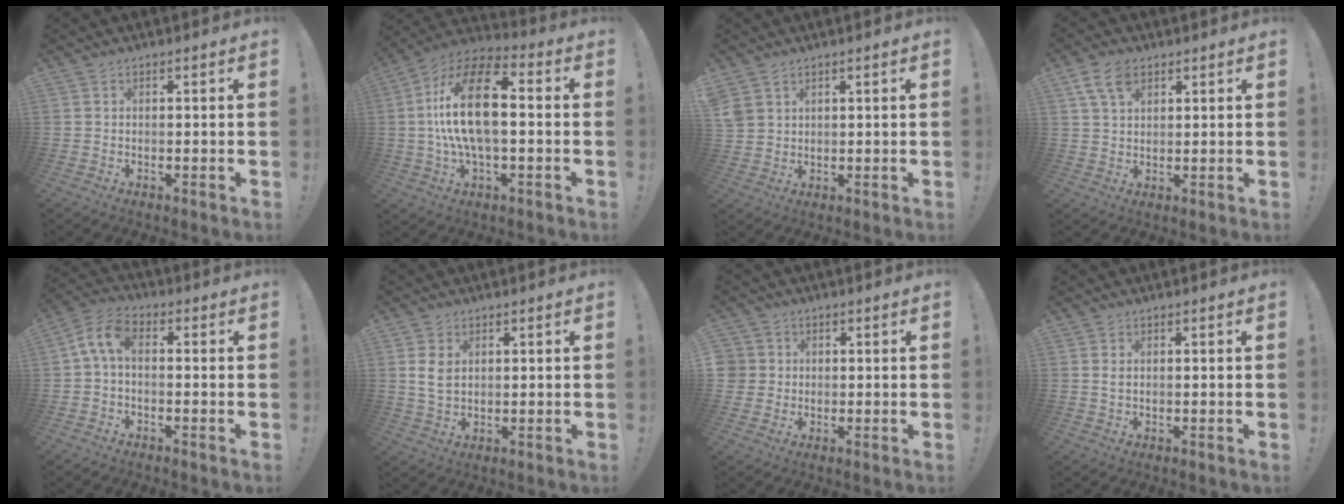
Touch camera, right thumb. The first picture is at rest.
{"total": 20.2, "force": [0.7, 9.2, 18.0], "torque": [-0.327, 0.014, 0.009]}
{"total": 4.2, "force": [2.8, 2.8, 1.4], "torque": [-0.028, -0.008, 0.058]}
{"total": 7.6, "force": [4.0, 4.6, 4.5], "torque": [-0.087, -0.002, 0.079]}
{"total": 7.3, "force": [0.6, 3.8, 6.2], "torque": [-0.132, 0.006, 0.017]}
{"total": 5.1, "force": [1.4, 3.5, 3.4], "torque": [-0.055, -0.002, 0.026]}
{"total": 4.4, "force": [0.6, 4.3, 0.5], "torque": [-0.011, -0.002, 0.010]}
{"total": 1.1, "force": [0.4, 0.5, 0.8], "torque": [-0.014, 0.001, 0.006]}